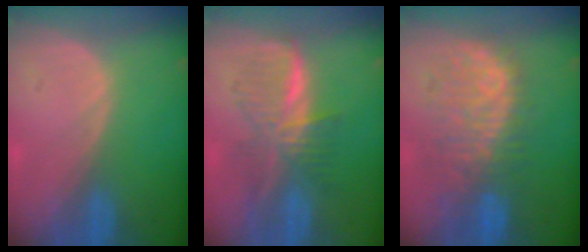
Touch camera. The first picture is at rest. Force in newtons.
{"total": 6.6, "press": 6.6, "slide": 0.0}
{"total": 10.3, "press": 9.4, "slide": 4.3}